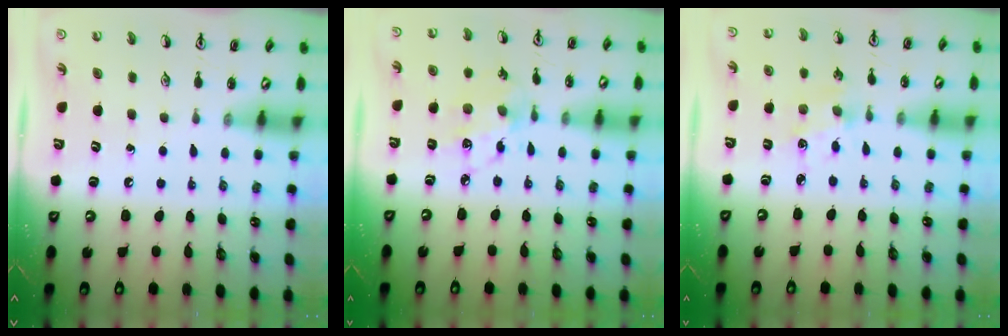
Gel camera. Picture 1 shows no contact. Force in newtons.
{"total": 8.1, "press": 8.1, "slide": 0.4}
{"total": 2.9, "press": 2.9, "slide": 0.3}